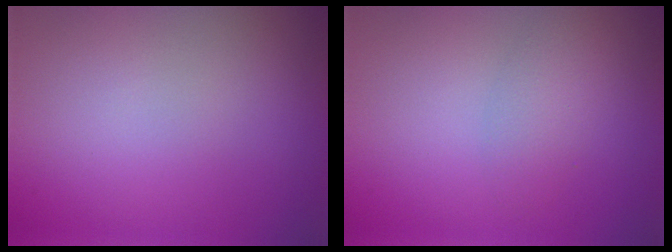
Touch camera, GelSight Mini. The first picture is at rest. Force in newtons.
{"total": 1.8, "press": 1.8, "slide": 0.1}